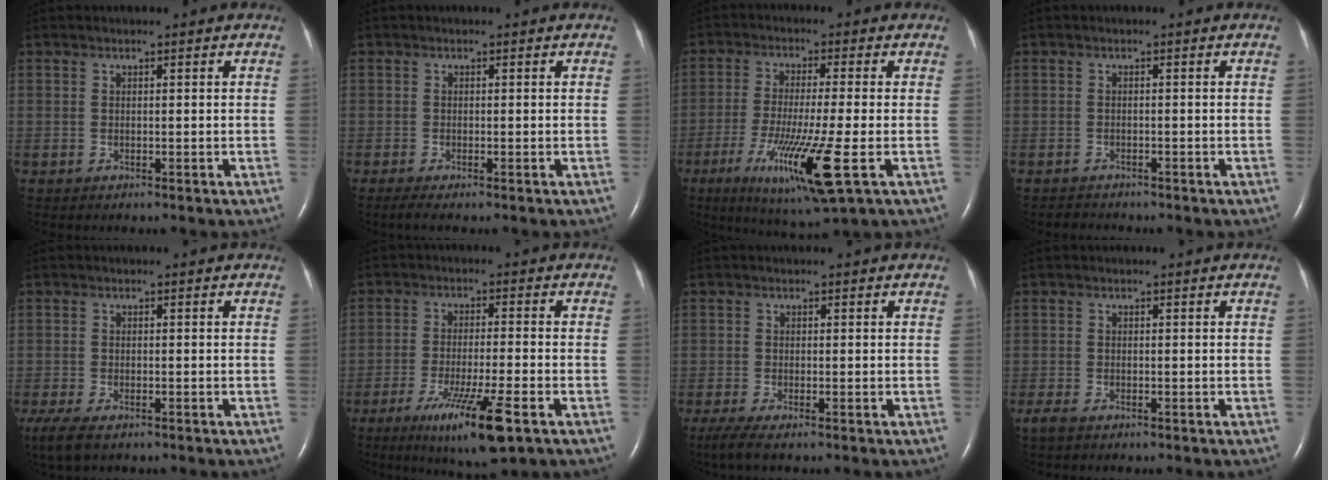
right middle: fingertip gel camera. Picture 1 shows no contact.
{"total": 1.6, "force": [-1.1, 0.1, 1.1], "torque": [-0.027, -0.008, -0.023]}
{"total": 12.7, "force": [-4.7, 0.1, 11.8], "torque": [-0.230, -0.043, -0.080]}
{"total": 1.4, "force": [-1.4, 0.4, 0.0], "torque": [-0.003, -0.005, -0.020]}
{"total": 5.9, "force": [-4.0, 2.3, 3.7], "torque": [-0.073, -0.016, -0.067]}
{"total": 10.8, "force": [-5.7, 0.4, 9.2], "torque": [-0.167, -0.031, -0.092]}
{"total": 2.8, "force": [-1.9, 0.3, 2.0], "torque": [-0.043, -0.010, -0.039]}
{"total": 2.0, "force": [-1.4, 0.7, 1.2], "torque": [-0.031, -0.006, -0.024]}